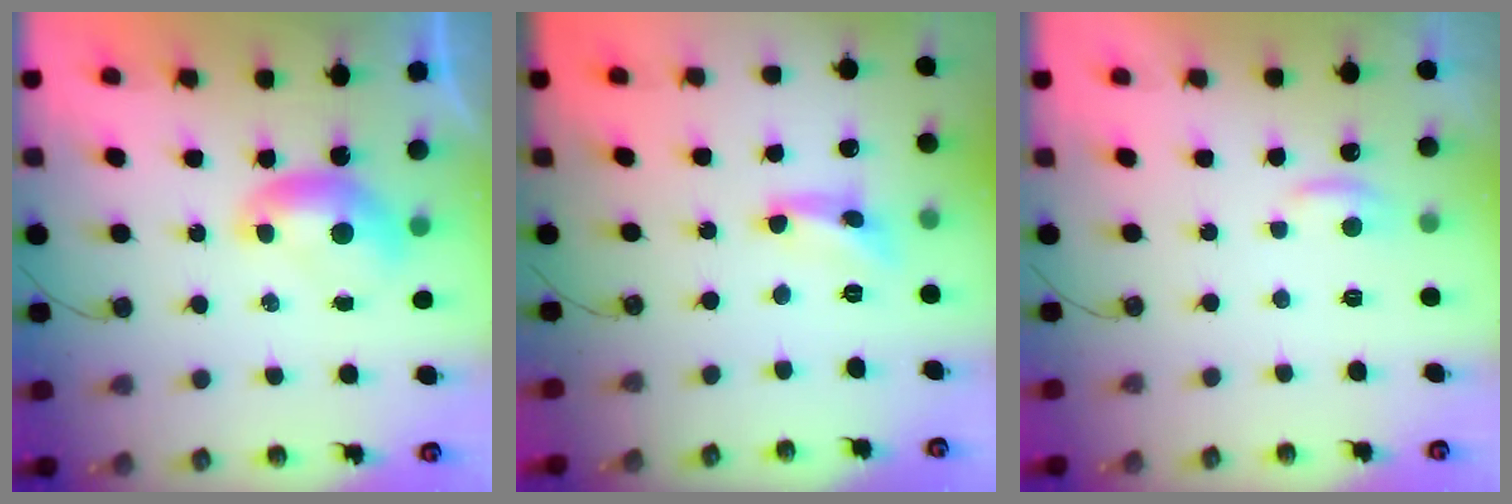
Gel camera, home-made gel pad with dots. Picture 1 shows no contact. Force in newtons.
{"total": 3.0, "press": 3.0, "slide": 0.3}
{"total": 1.1, "press": 1.1, "slide": 0.4}